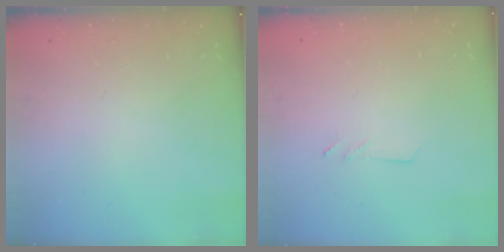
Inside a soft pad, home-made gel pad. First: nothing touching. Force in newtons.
{"total": 2.2, "press": 2.2, "slide": 0.2}